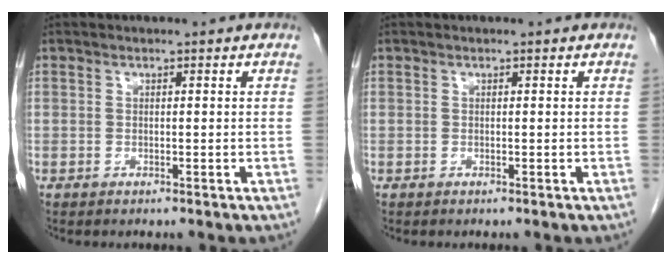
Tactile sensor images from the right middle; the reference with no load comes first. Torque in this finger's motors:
{"motor_torque": [0.00, 0.00, 0.00, -0.02]}